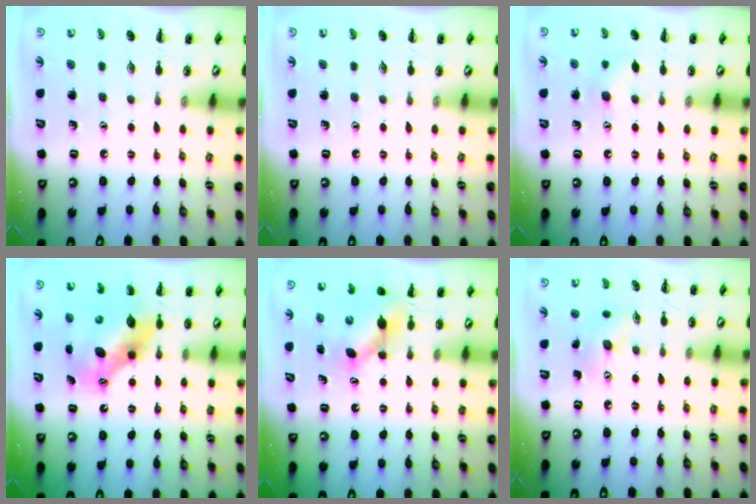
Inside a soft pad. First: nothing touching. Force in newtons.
{"total": 0.0}
{"total": 7.6, "press": 7.4, "slide": 1.6}
{"total": 7.4, "press": 7.1, "slide": 2.0}
{"total": 5.2, "press": 5.2, "slide": 0.6}
{"total": 4.8, "press": 4.7, "slide": 0.4}